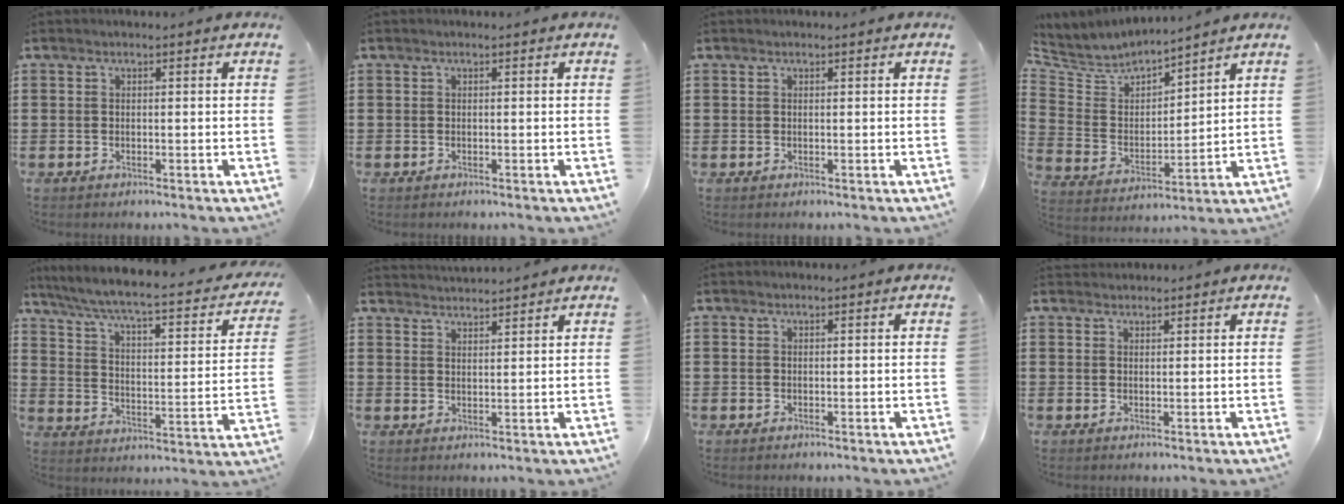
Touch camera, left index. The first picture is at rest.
{"total": 0.0}
{"total": 0.0}
{"total": 4.8, "force": [4.6, 1.4, 0.5], "torque": [-0.044, -0.035, 0.074]}
{"total": 4.9, "force": [3.6, 0.2, 3.2], "torque": [-0.080, -0.039, 0.051]}
{"total": 2.6, "force": [2.5, -0.3, -0.3], "torque": [-0.002, -0.008, 0.048]}
{"total": 0.0}
{"total": 1.3, "force": [1.2, 0.3, -0.1], "torque": [-0.001, 0.001, 0.025]}